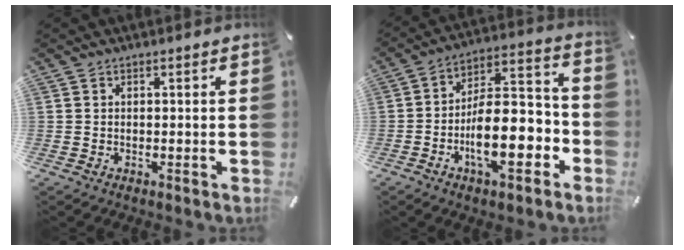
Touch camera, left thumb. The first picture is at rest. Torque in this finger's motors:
{"motor_torque": [-0.43, 2.01, 1.87, 0.89, 0.21]}